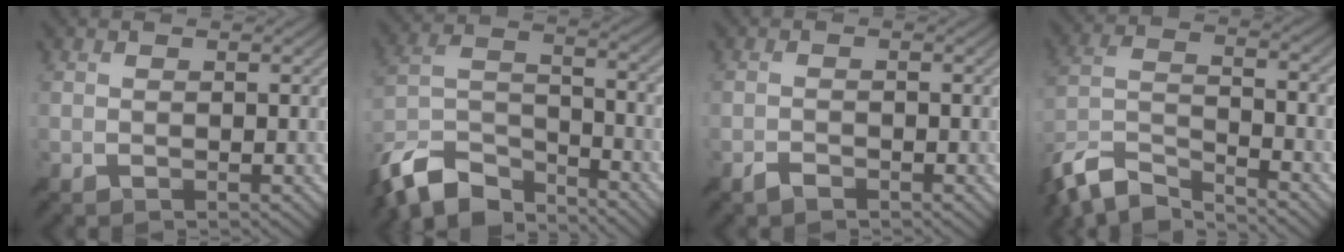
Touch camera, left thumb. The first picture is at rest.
{"total": 12.3, "force": [-10.4, 4.3, 5.1], "torque": [-0.109, 0.000, -0.203]}
{"total": 1.5, "force": [-1.3, 0.6, 0.5], "torque": [-0.010, -0.001, -0.025]}
{"total": 10.3, "force": [-8.7, 2.7, 4.9], "torque": [-0.107, -0.009, -0.178]}